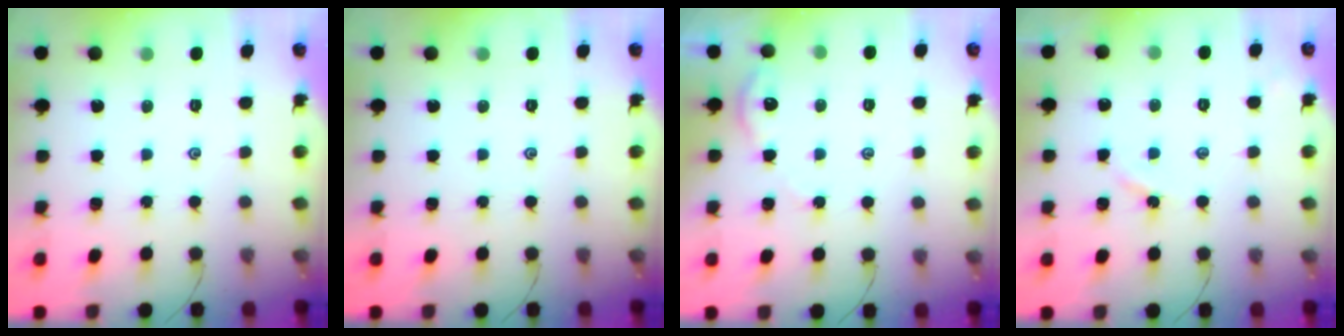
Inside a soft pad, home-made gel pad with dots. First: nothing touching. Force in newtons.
{"total": 0.0}
{"total": 2.4, "press": 2.4, "slide": 0.3}
{"total": 2.4, "press": 2.4, "slide": 0.3}